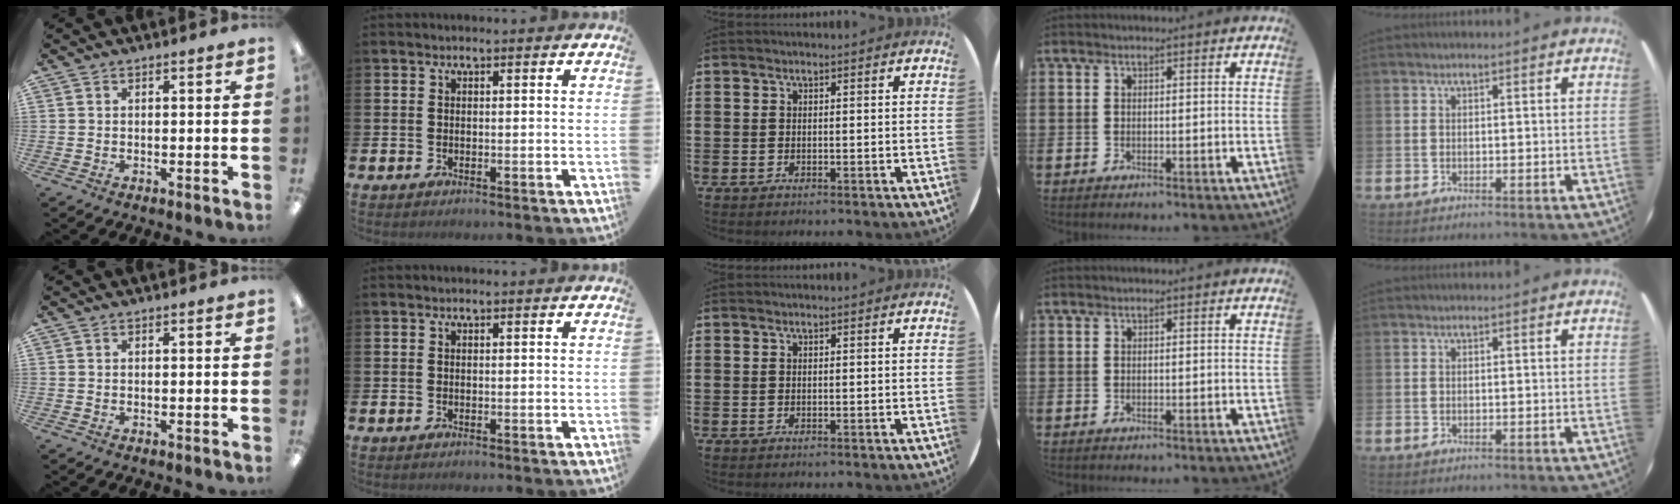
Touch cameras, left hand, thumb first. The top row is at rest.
{}